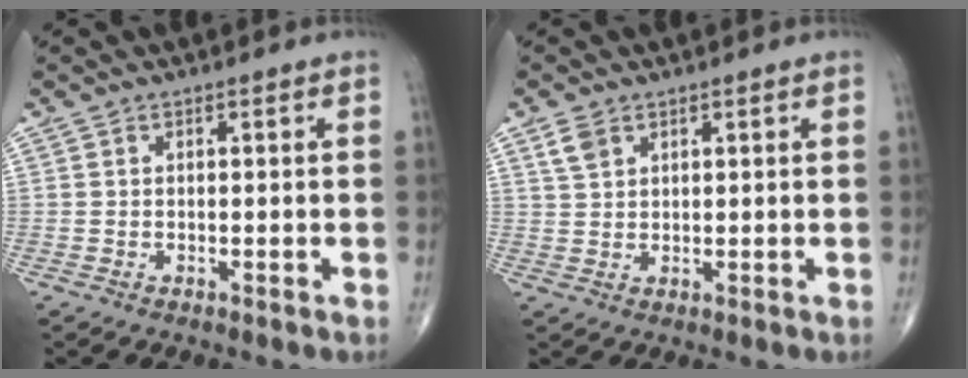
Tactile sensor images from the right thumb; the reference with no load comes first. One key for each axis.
{"total": 3.0, "fx": 1.8, "fy": 1.9, "fz": 1.5, "tx": -0.027, "ty": -0.001, "tz": 0.042}